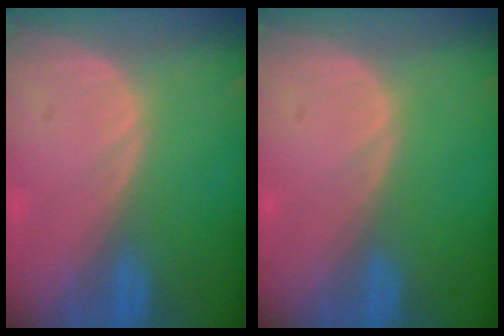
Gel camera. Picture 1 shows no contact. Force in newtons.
{"total": 0.0}